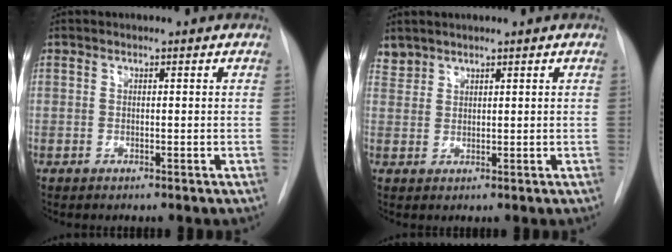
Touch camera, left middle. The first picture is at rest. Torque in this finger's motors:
{"motor_torque": [-0.29, -0.03, -0.06, -0.03]}